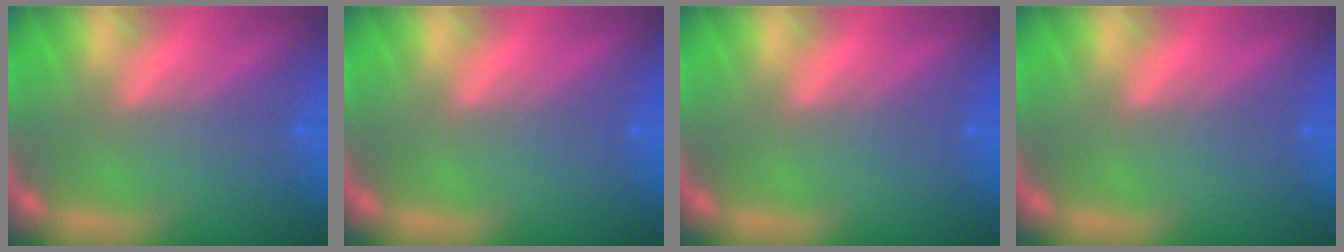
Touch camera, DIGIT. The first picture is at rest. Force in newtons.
{"total": 0.0}
{"total": 0.0}
{"total": 0.0}